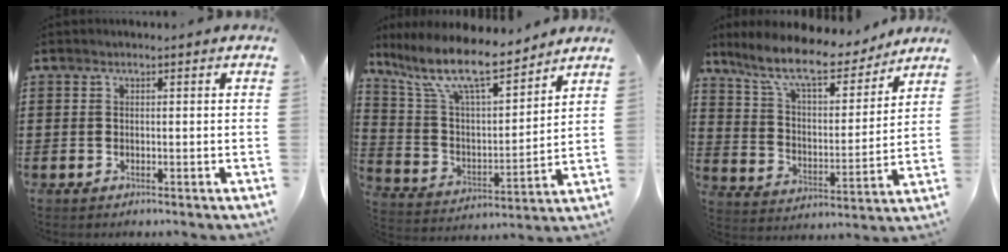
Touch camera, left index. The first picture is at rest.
{"total": 11.4, "force": [9.3, 2.1, 6.3], "torque": [-0.162, -0.055, 0.161]}
{"total": 10.4, "force": [8.8, 1.7, 5.2], "torque": [-0.136, -0.044, 0.151]}